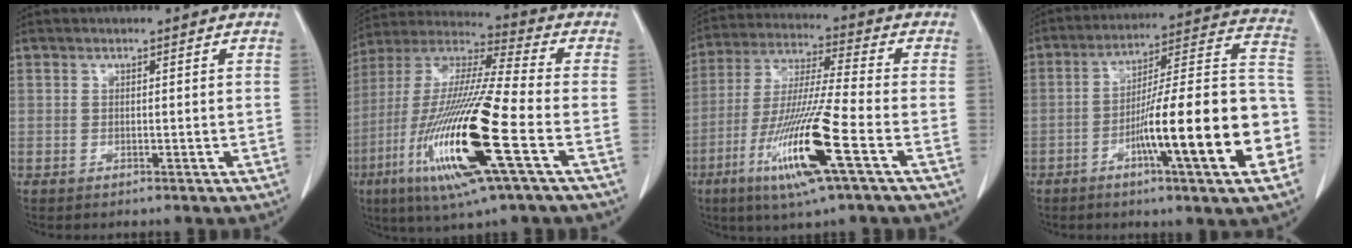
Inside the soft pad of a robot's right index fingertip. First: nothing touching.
{"total": 21.8, "force": [-7.4, 1.3, 20.4], "torque": [-0.439, -0.037, -0.146]}
{"total": 15.5, "force": [-6.5, -0.2, 14.1], "torque": [-0.290, -0.025, -0.124]}
{"total": 22.0, "force": [-7.2, 1.3, 20.8], "torque": [-0.251, 0.012, -0.110]}